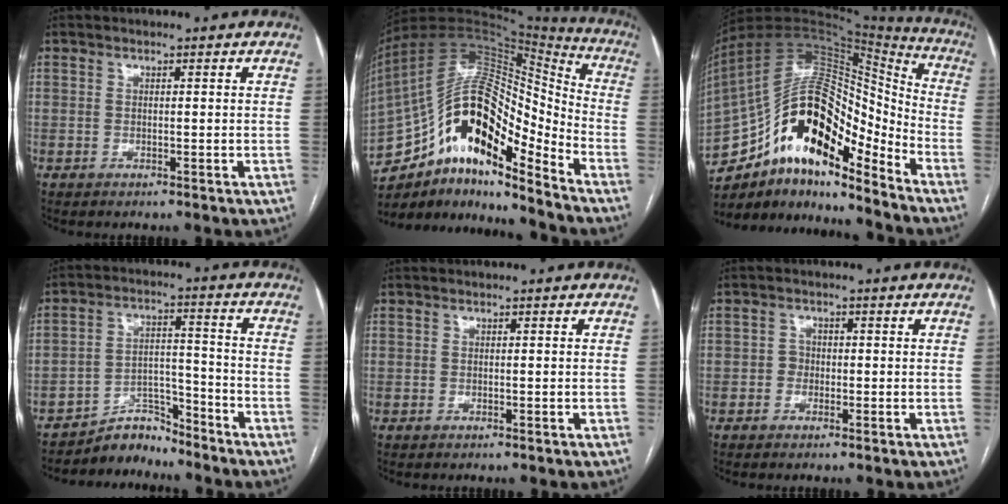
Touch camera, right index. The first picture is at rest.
{"total": 20.4, "force": [-11.3, 6.6, 15.6], "torque": [-0.294, 0.052, -0.188]}
{"total": 21.0, "force": [-12.9, 7.3, 15.0], "torque": [-0.286, 0.049, -0.217]}
{"total": 5.9, "force": [-5.7, 1.7, -0.3], "torque": [0.016, 0.029, -0.098]}
{"total": 0.0}
{"total": 1.5, "force": [-0.5, 1.3, 0.5], "torque": [-0.002, 0.007, -0.010]}